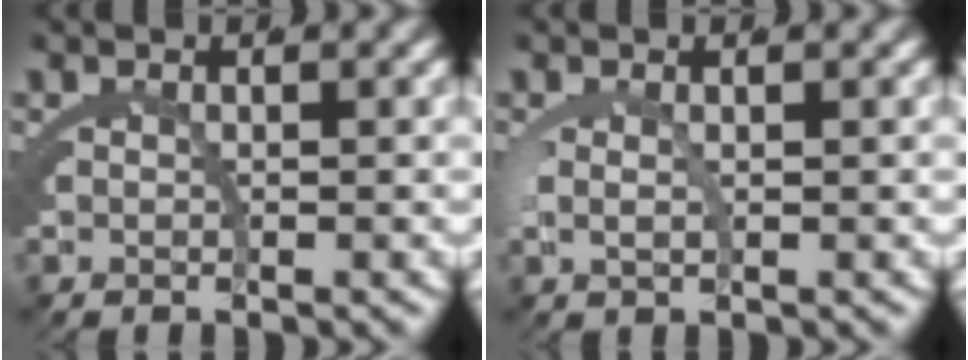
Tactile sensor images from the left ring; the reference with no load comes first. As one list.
[{"total": 1.1, "force": [0.4, 0.0, 1.0], "torque": [-0.034, -0.010, 0.015]}]